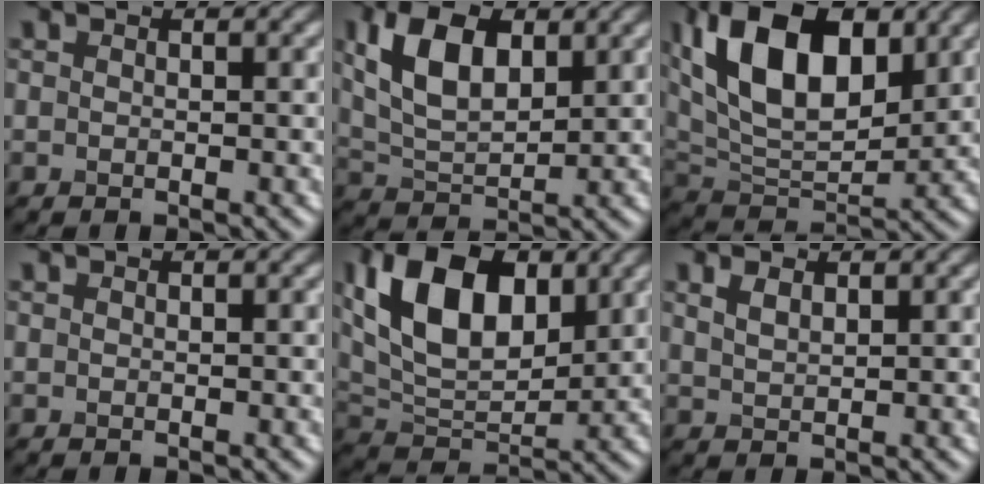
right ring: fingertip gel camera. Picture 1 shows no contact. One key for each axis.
{"total": 7.6, "fx": 2.8, "fy": 4.1, "fz": 5.7, "tx": -0.121, "ty": 0.007, "tz": 0.051}
{"total": 13.7, "fx": 5.3, "fy": 7.3, "fz": 10.4, "tx": -0.187, "ty": 0.020, "tz": 0.089}
{"total": 0.0}
{"total": 11.9, "fx": 4.1, "fy": 6.9, "fz": 8.8, "tx": -0.162, "ty": 0.017, "tz": 0.068}
{"total": 1.6, "fx": 1.0, "fy": 0.7, "fz": 0.9, "tx": -0.022, "ty": 0.000, "tz": 0.025}